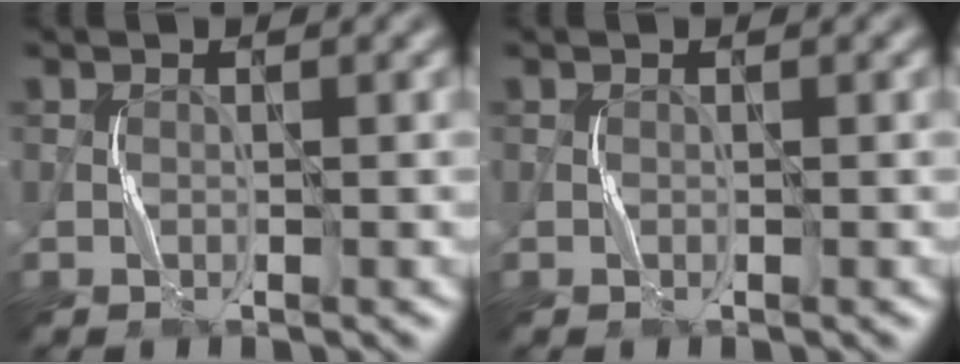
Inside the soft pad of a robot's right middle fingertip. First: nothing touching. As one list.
[{"total": 0.0}]